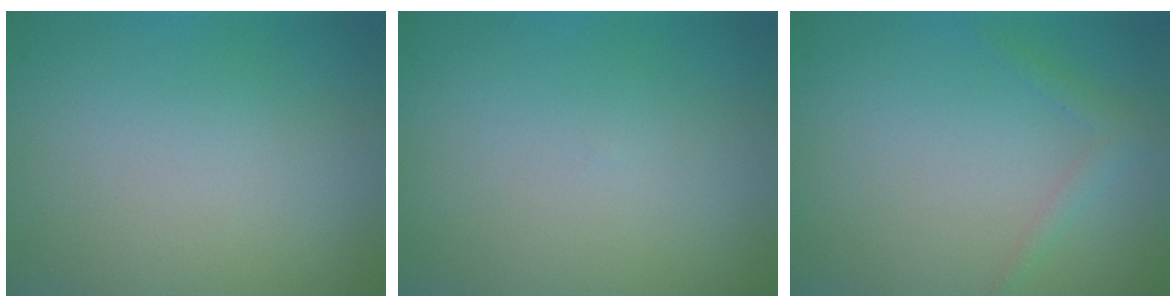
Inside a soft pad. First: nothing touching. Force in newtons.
{"total": 0.0}
{"total": 1.2, "press": 1.2, "slide": 0.1}